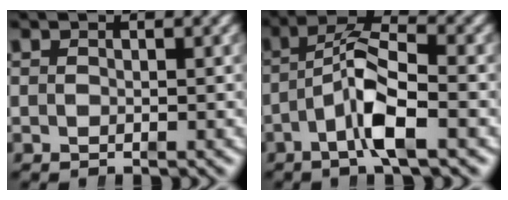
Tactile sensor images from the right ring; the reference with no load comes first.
{"total": 6.0, "force": [-0.3, 2.6, 5.4], "torque": [-0.090, 0.001, -0.015]}